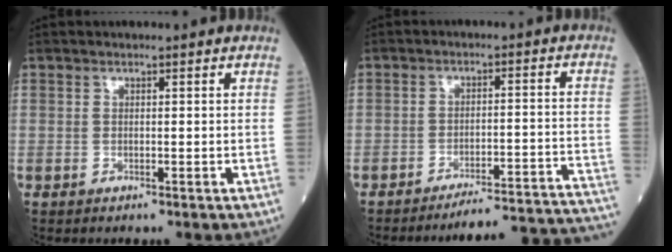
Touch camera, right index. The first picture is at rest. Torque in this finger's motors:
{"motor_torque": [-0.33, -0.46, -0.36, -0.21]}